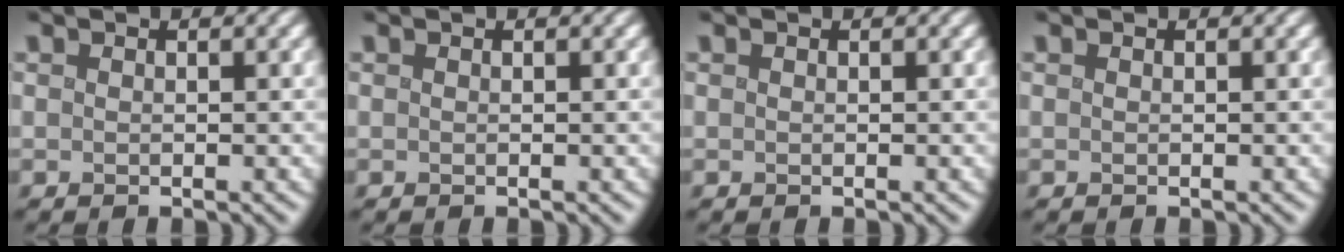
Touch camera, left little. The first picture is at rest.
{"total": 0.0}
{"total": 0.0}
{"total": 0.0}